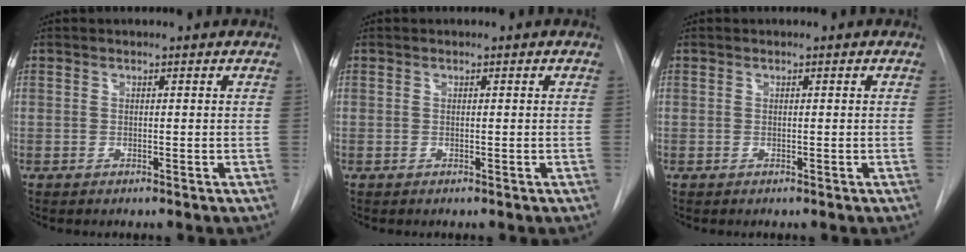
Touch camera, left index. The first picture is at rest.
{"total": 0.0}
{"total": 0.0}